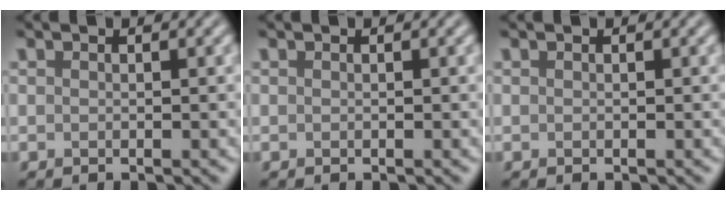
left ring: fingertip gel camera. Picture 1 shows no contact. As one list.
[{"total": 0.0}, {"total": 0.0}]